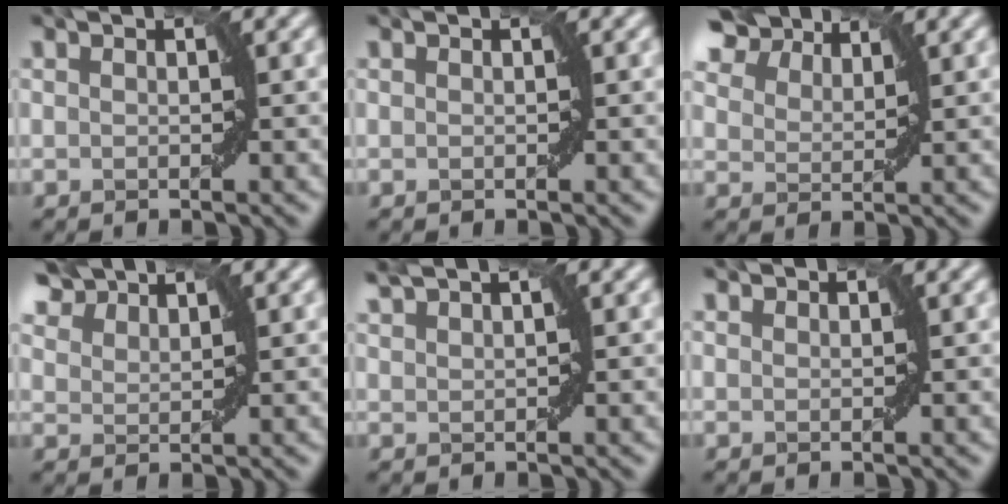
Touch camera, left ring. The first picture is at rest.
{"total": 0.0}
{"total": 6.2, "force": [5.3, 2.3, 2.2], "torque": [-0.062, 0.005, 0.094]}
{"total": 4.3, "force": [4.0, 1.3, 1.2], "torque": [-0.039, 0.007, 0.079]}
{"total": 2.2, "force": [1.9, 0.2, 1.1], "torque": [-0.015, 0.007, 0.032]}
{"total": 0.6, "force": [0.6, 0.1, 0.0], "torque": [-0.001, 0.001, 0.012]}